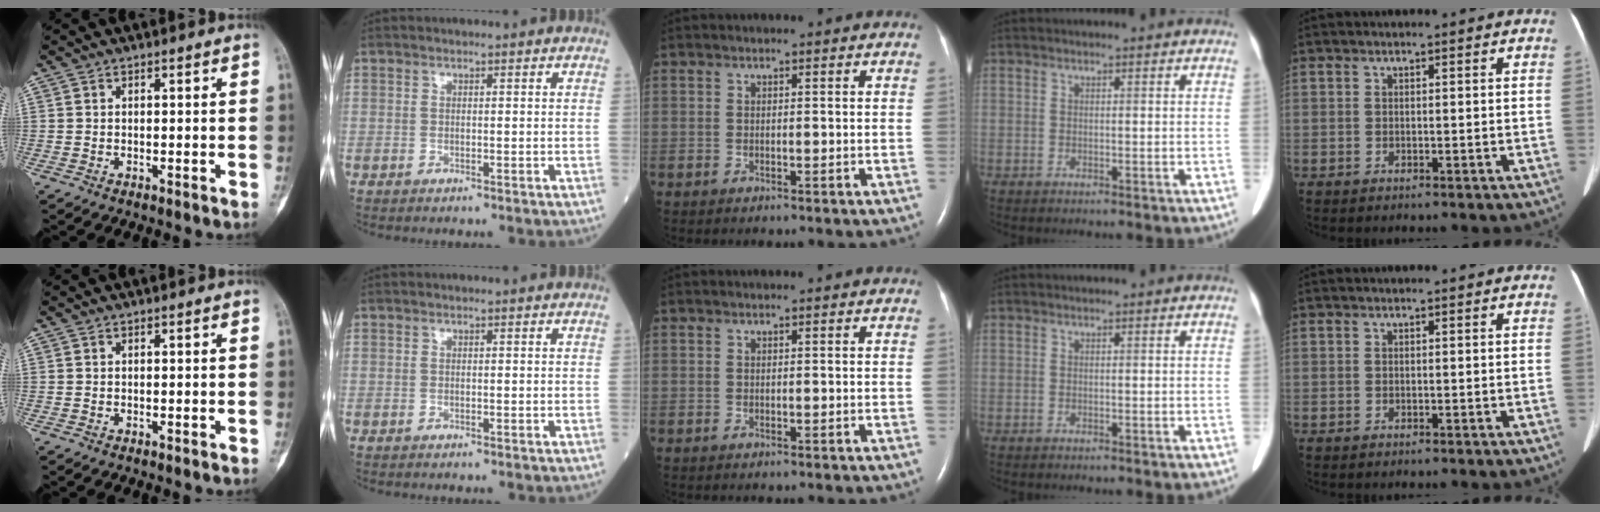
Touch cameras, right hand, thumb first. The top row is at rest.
{}